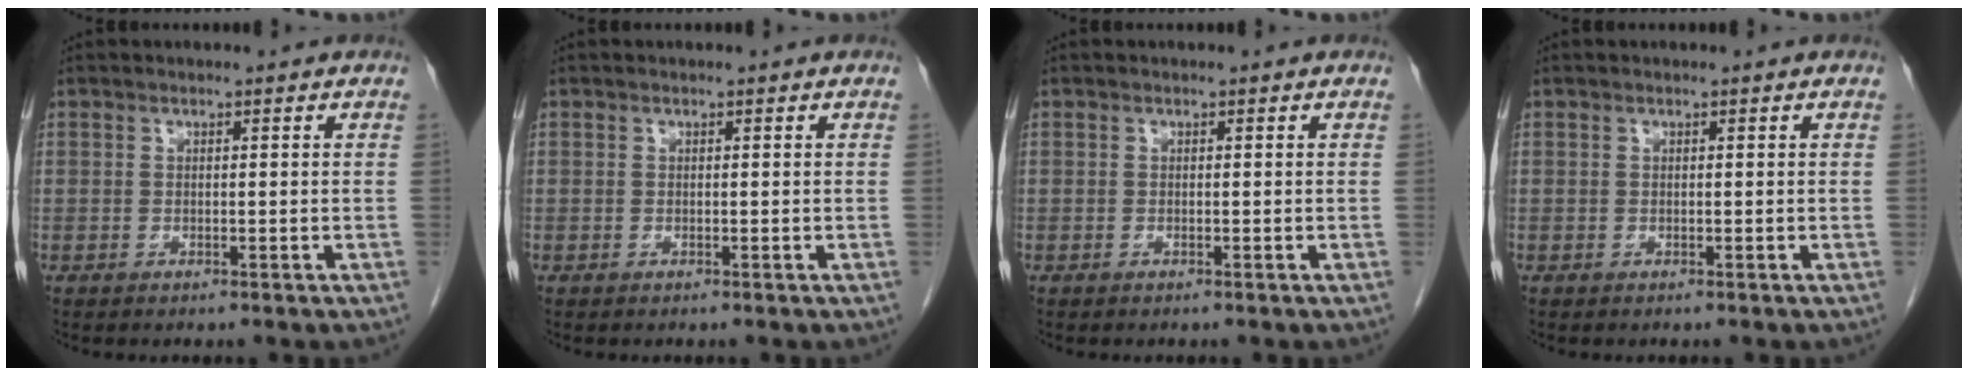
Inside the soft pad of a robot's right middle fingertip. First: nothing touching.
{"total": 0.0}
{"total": 0.0}
{"total": 0.0}